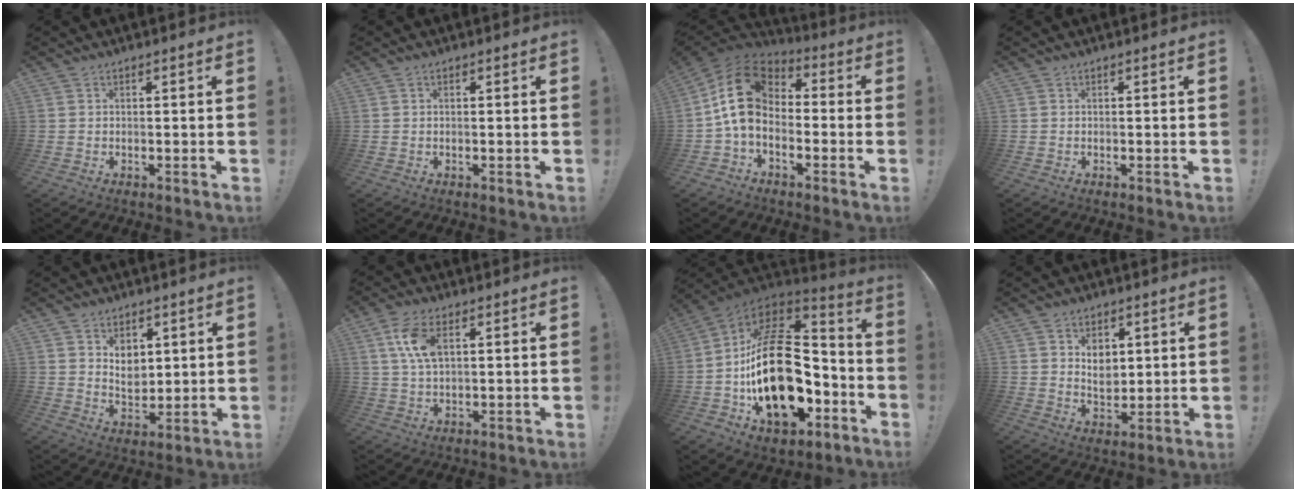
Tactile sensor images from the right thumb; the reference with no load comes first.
{"total": 0.0}
{"total": 15.5, "force": [1.0, 10.4, 11.4], "torque": [-0.218, 0.015, 0.023]}
{"total": 0.0}
{"total": 7.0, "force": [3.6, 5.3, 3.0], "torque": [-0.044, -0.023, 0.071]}
{"total": 8.5, "force": [2.7, 4.4, 6.8], "torque": [-0.141, 0.003, 0.050]}
{"total": 30.3, "force": [-4.2, 18.8, 23.4], "torque": [-0.410, 0.034, -0.049]}
{"total": 6.3, "force": [2.8, 4.9, 2.9], "torque": [-0.041, -0.016, 0.053]}